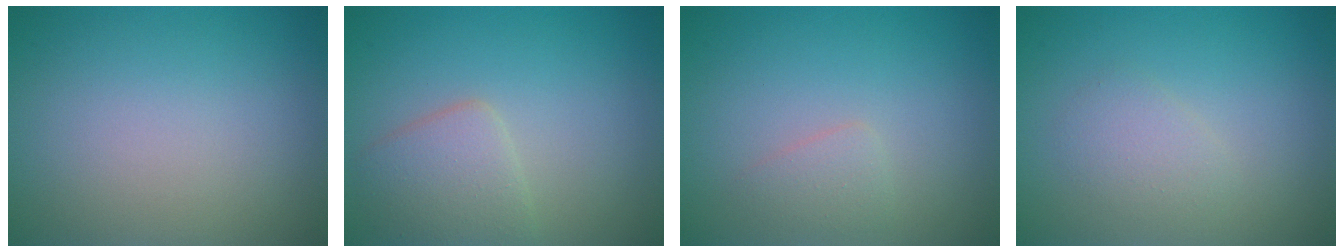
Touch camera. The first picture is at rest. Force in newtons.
{"total": 3.1, "press": 3.1, "slide": 0.1}
{"total": 1.2, "press": 1.2, "slide": 0.0}
{"total": 1.6, "press": 1.6, "slide": 0.1}